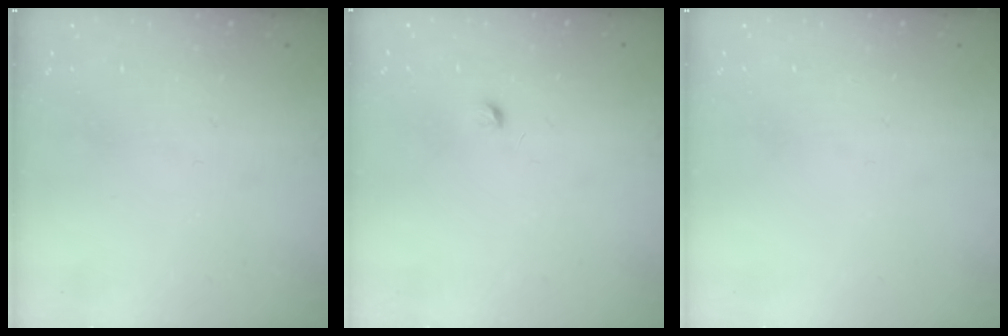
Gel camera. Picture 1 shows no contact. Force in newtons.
{"total": 3.2, "press": 3.1, "slide": 0.5}
{"total": 0.0}